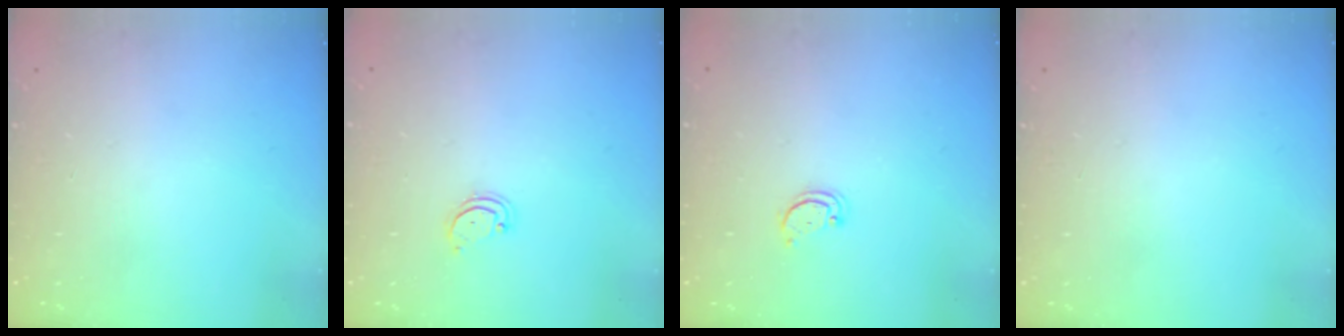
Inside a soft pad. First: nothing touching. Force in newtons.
{"total": 2.6, "press": 2.6, "slide": 0.2}
{"total": 1.9, "press": 1.9, "slide": 0.2}
{"total": 0.0}